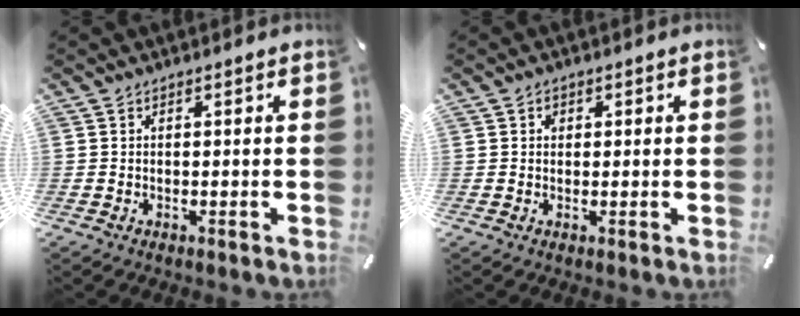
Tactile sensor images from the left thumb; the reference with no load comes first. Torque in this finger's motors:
{"motor_torque": [0.33, 0.44, 0.02, -0.13, 0.03]}